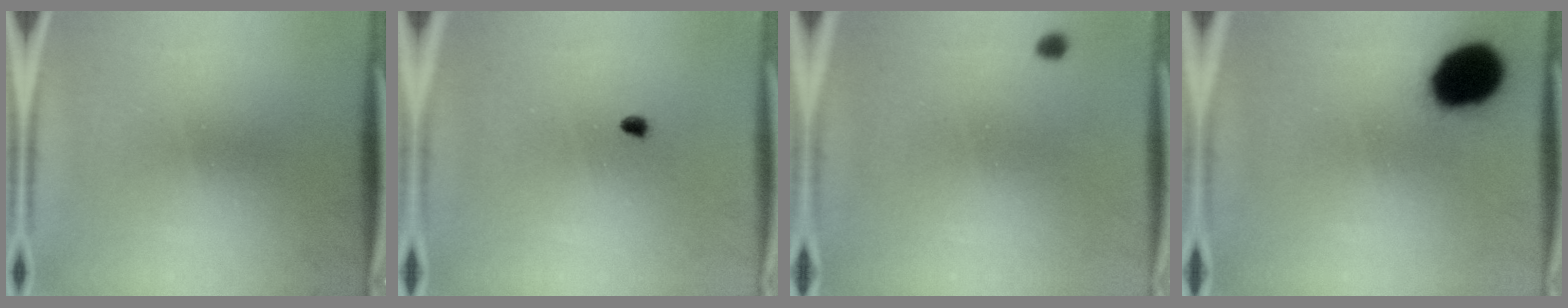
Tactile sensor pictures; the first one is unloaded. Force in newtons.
{"total": 1.3}
{"total": 0.9}
{"total": 16.4}